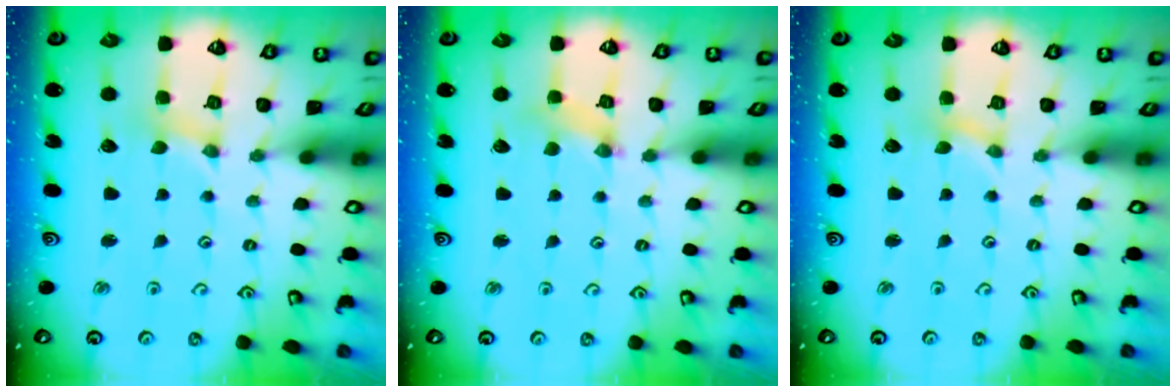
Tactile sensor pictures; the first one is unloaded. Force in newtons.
{"total": 1.3, "press": 1.3, "slide": 0.4}
{"total": 0.0}